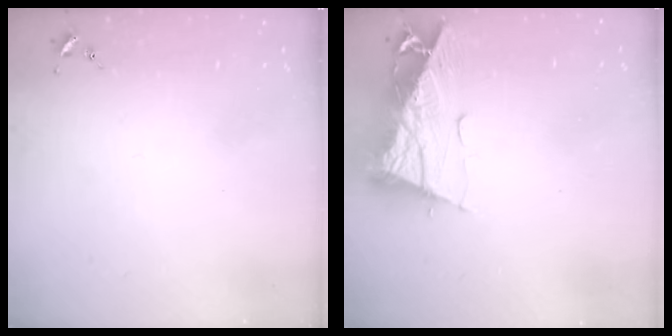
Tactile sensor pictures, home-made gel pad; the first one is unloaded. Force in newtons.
{"total": 14.4, "press": 14.3, "slide": 1.4}